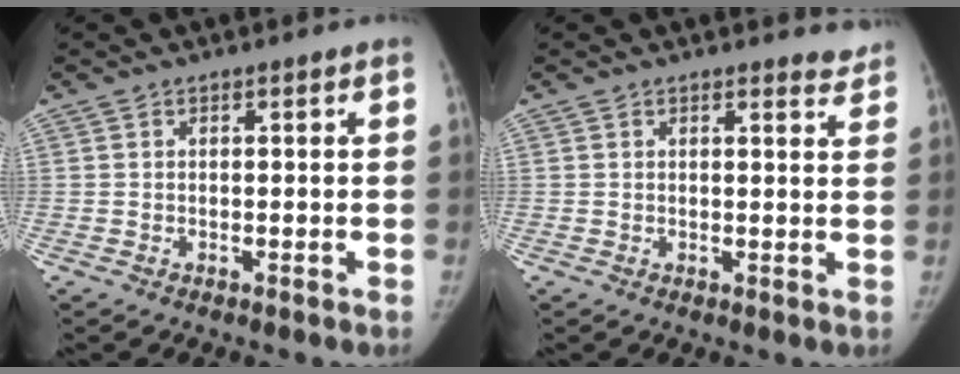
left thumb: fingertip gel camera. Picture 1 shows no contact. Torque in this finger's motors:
{"motor_torque": [0.15, 0.01, 0.63, -0.45, 0.00]}